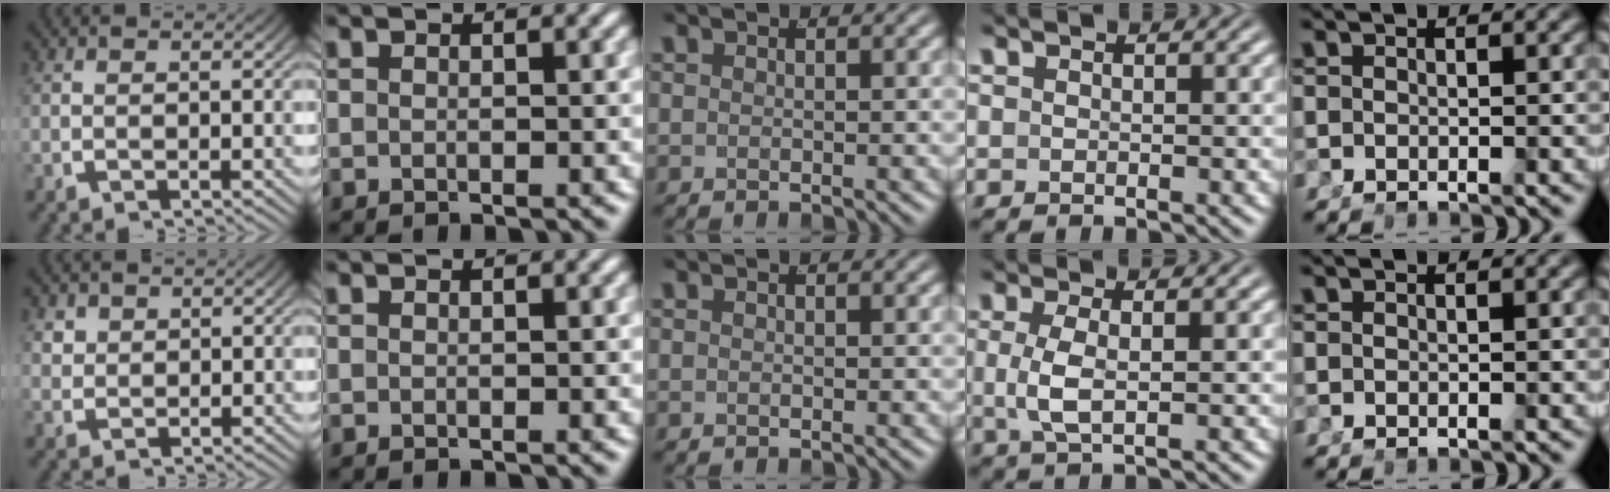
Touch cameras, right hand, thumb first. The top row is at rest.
{"thumb": {"total": 1.7, "force": [1.0, 1.2, 0.4], "torque": [-0.008, -0.005, 0.027]}, "ring": {"total": 2.8, "force": [-0.1, 0.8, 2.7], "torque": [-0.072, -0.012, 0.011]}}